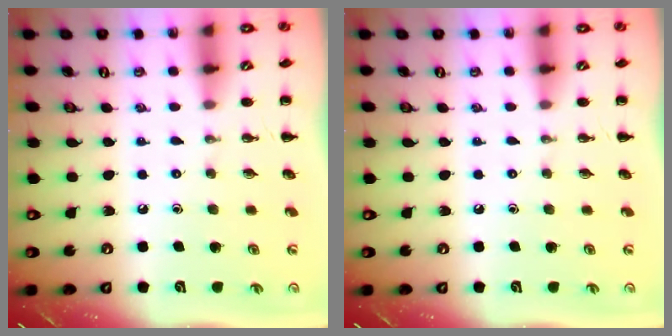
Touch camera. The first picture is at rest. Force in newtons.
{"total": 0.0}